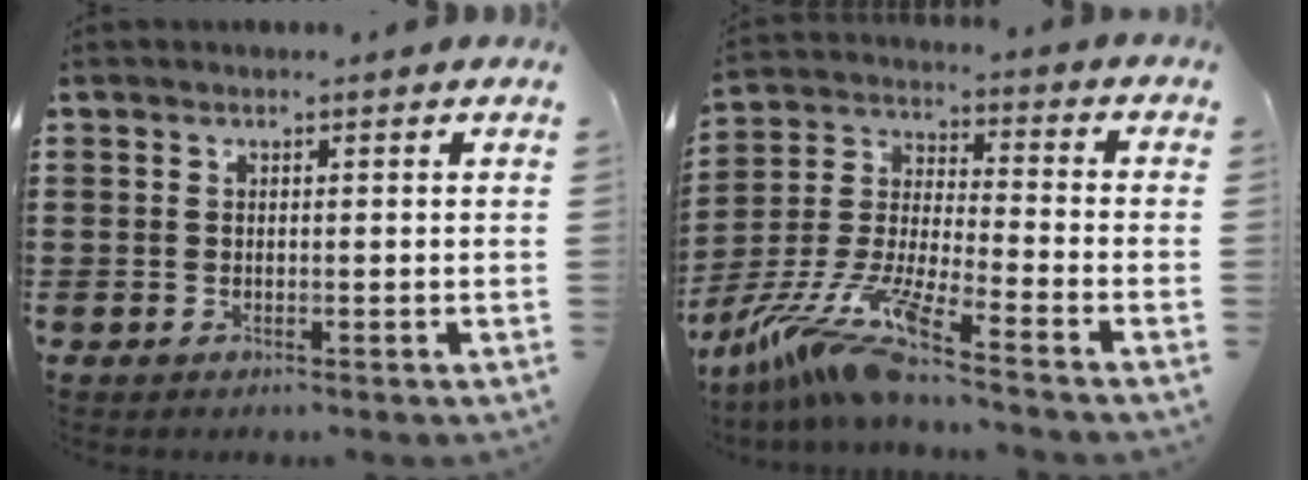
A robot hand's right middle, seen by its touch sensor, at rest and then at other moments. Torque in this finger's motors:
{"motor_torque": [2.14, 0.00, 0.96, 0.21]}